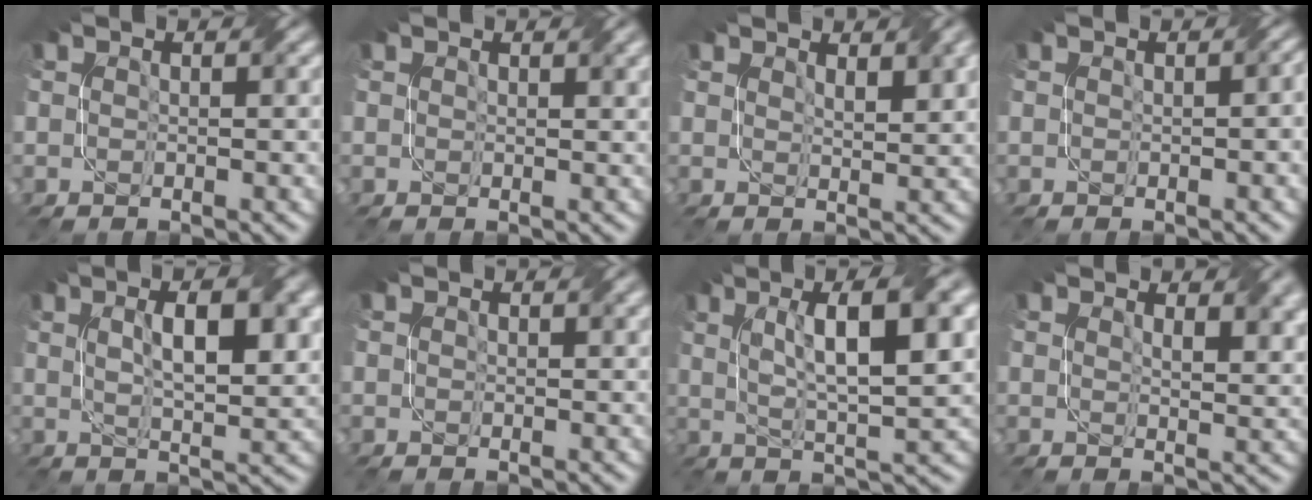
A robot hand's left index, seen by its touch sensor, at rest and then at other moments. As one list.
[{"total": 0.0}, {"total": 3.0, "force": [1.9, 0.8, 2.1], "torque": [-0.033, -0.001, 0.037]}, {"total": 1.7, "force": [-1.2, 0.3, 1.2], "torque": [-0.012, -0.001, -0.014]}, {"total": 7.5, "force": [1.9, 2.4, 6.8], "torque": [-0.090, 0.012, 0.027]}, {"total": 0.0}, {"total": 10.5, "force": [3.2, 2.6, 9.7], "torque": [-0.152, 0.013, 0.056]}, {"total": 4.2, "force": [2.5, 1.6, 2.9], "torque": [-0.033, 0.002, 0.042]}]